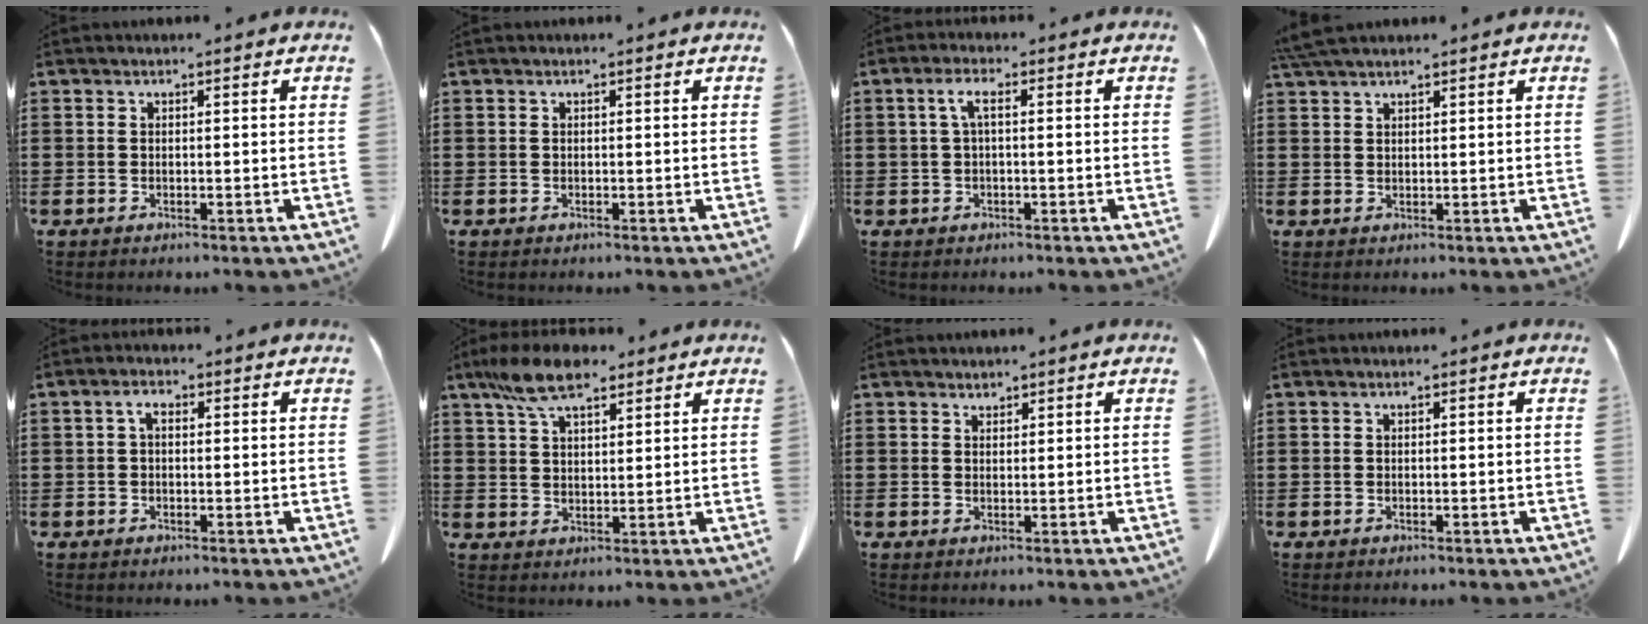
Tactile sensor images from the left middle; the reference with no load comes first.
{"total": 0.0}
{"total": 3.0, "force": [0.3, 0.8, 2.9], "torque": [-0.057, 0.008, 0.003]}
{"total": 2.9, "force": [2.5, 0.4, 1.4], "torque": [-0.035, 0.000, 0.049]}
{"total": 2.4, "force": [0.1, 1.2, 2.1], "torque": [-0.045, 0.005, 0.001]}
{"total": 8.5, "force": [5.9, 3.2, 5.2], "torque": [-0.117, 0.000, 0.111]}
{"total": 1.1, "force": [1.1, 0.3, -0.1], "torque": [-0.002, -0.001, 0.022]}
{"total": 0.0}